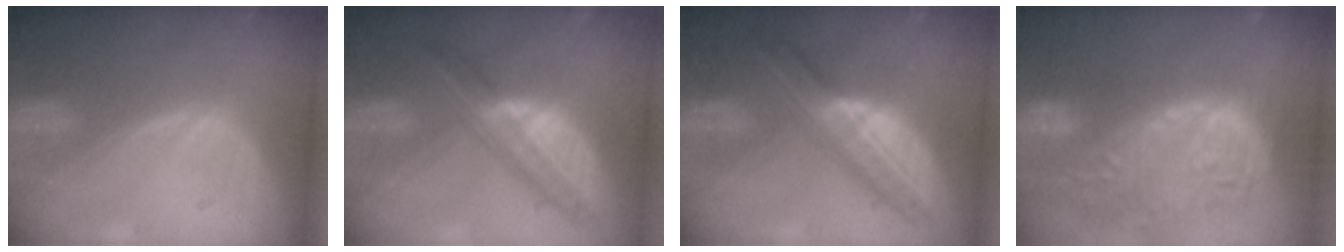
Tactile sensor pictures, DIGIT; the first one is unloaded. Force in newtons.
{"total": 8.0, "press": 6.6, "slide": 4.5}
{"total": 8.6, "press": 8.6, "slide": 0.5}
{"total": 15.3, "press": 12.6, "slide": 8.7}